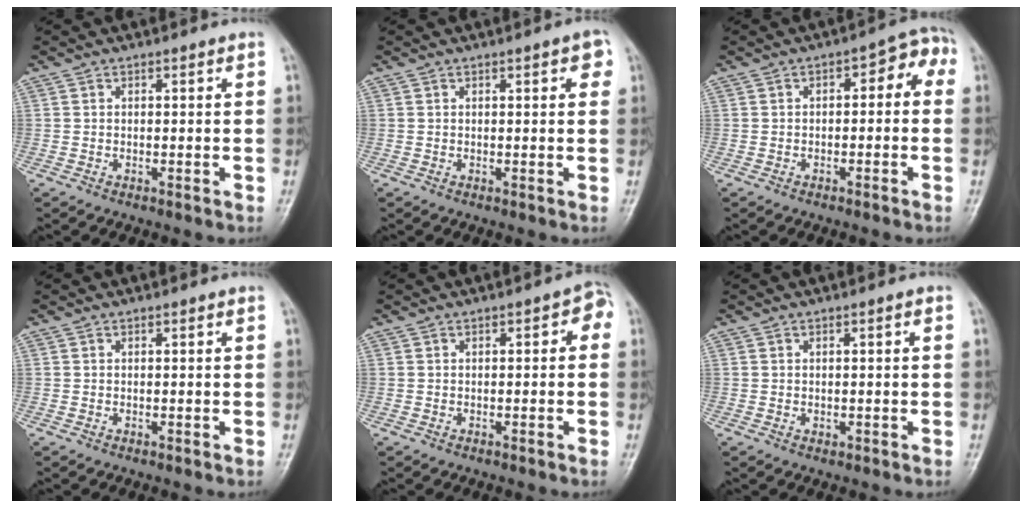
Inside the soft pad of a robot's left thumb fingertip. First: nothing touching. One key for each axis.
{"total": 2.6, "fx": 1.1, "fy": 0.9, "fz": 2.2, "tx": -0.021, "ty": 0.001, "tz": 0.009}
{"total": 5.5, "fx": -0.3, "fy": 3.0, "fz": 4.6, "tx": -0.036, "ty": 0.036, "tz": -0.013}
{"total": 0.0}
{"total": 2.8, "fx": -0.2, "fy": 1.6, "fz": 2.3, "tx": -0.013, "ty": 0.017, "tz": -0.012}
{"total": 1.1, "fx": -0.1, "fy": 0.6, "fz": 0.9, "tx": -0.014, "ty": 0.005, "tz": 0.000}